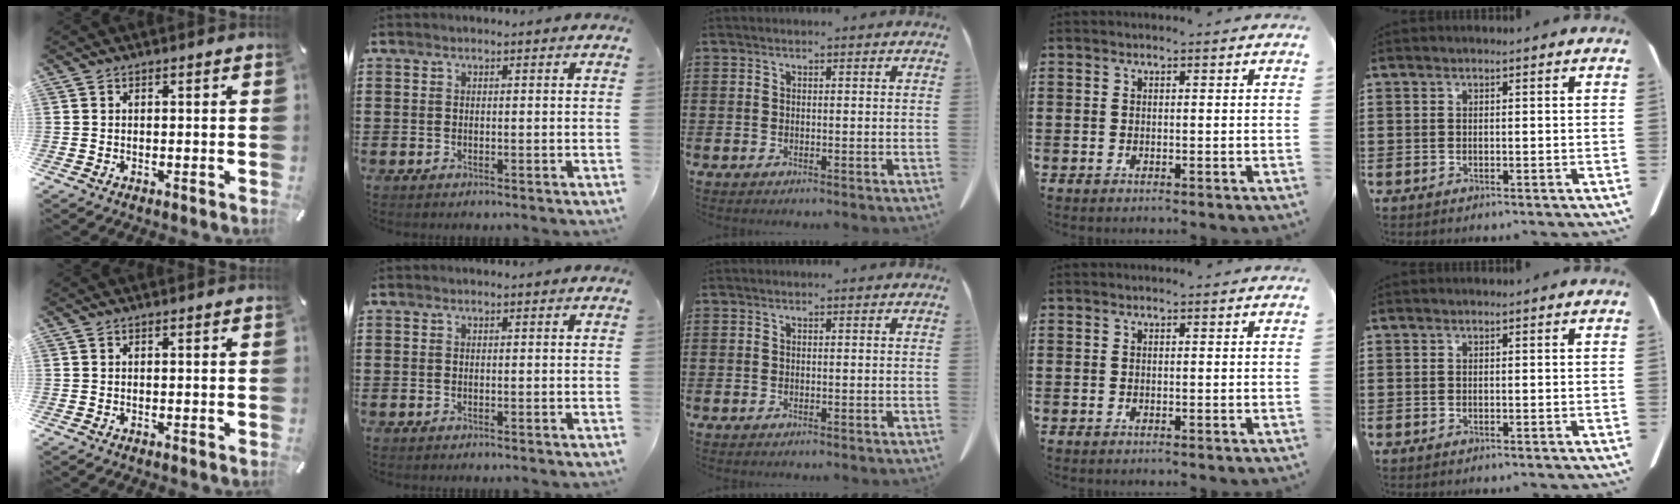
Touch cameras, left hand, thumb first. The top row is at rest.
{}